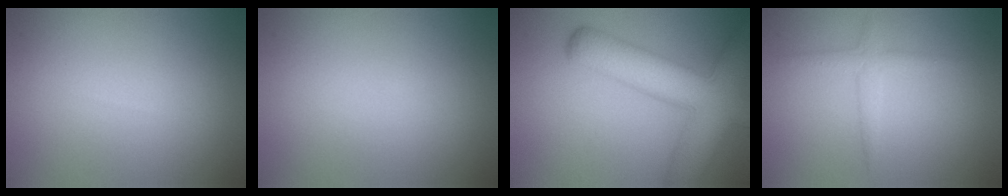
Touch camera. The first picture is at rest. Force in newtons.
{"total": 0.0}
{"total": 9.3, "press": 9.3, "slide": 0.7}
{"total": 1.7, "press": 1.7, "slide": 0.0}